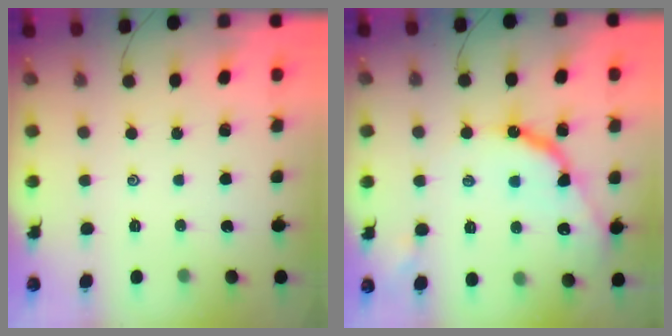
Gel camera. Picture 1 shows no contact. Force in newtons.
{"total": 12.9, "press": 12.8, "slide": 0.8}